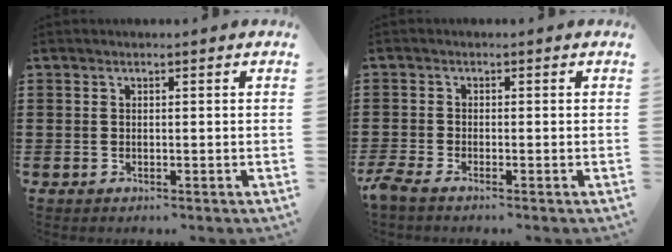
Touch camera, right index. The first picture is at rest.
{"total": 1.8, "force": [-1.5, 0.0, 0.9], "torque": [-0.031, -0.007, -0.035]}